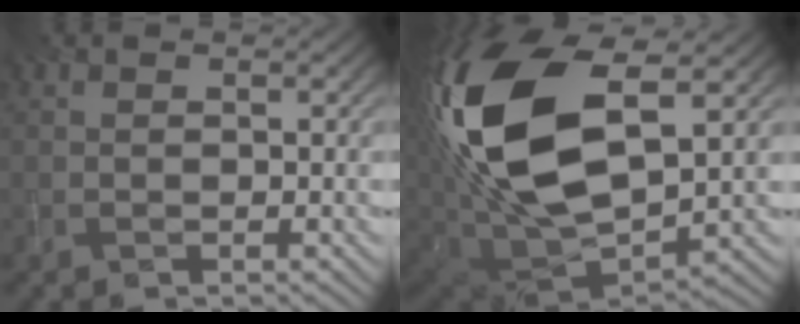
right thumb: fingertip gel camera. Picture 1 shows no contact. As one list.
[{"total": 19.9, "force": [5.0, 11.1, 15.7], "torque": [-0.364, 0.006, 0.092]}]